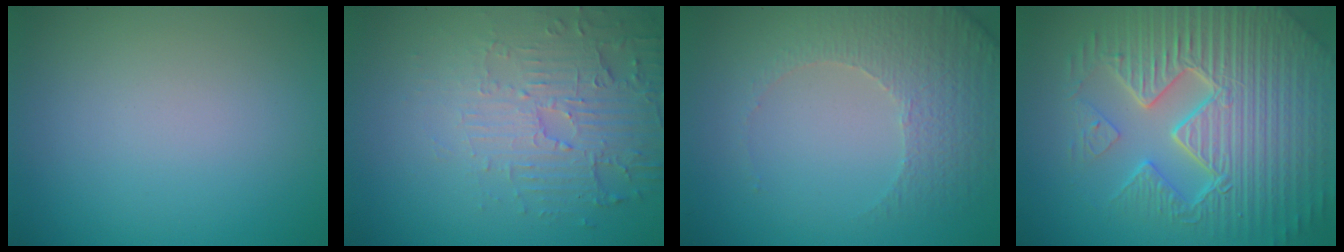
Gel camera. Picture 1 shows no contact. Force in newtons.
{"total": 5.5, "press": 3.5, "slide": 4.2}
{"total": 4.9, "press": 3.6, "slide": 3.3}
{"total": 10.7, "press": 7.0, "slide": 8.1}